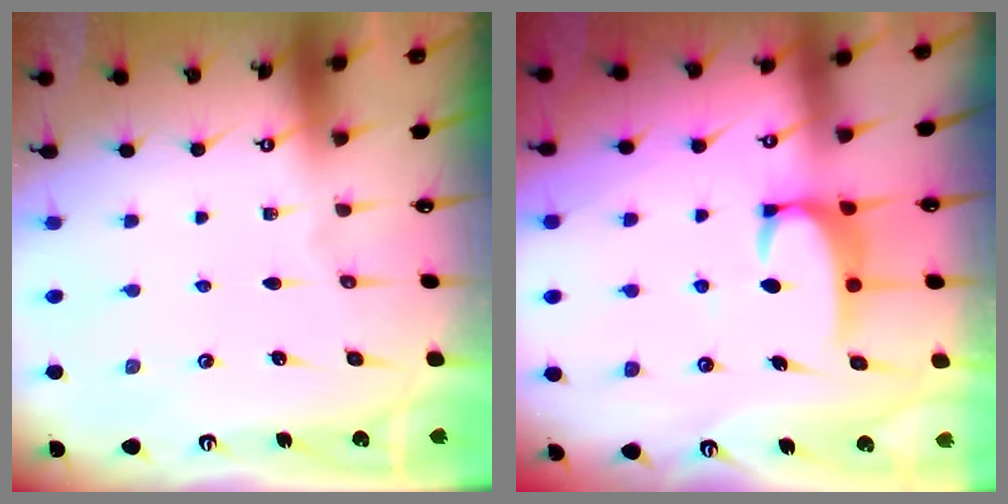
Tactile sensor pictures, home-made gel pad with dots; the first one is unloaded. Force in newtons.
{"total": 2.9, "press": 2.9, "slide": 0.3}